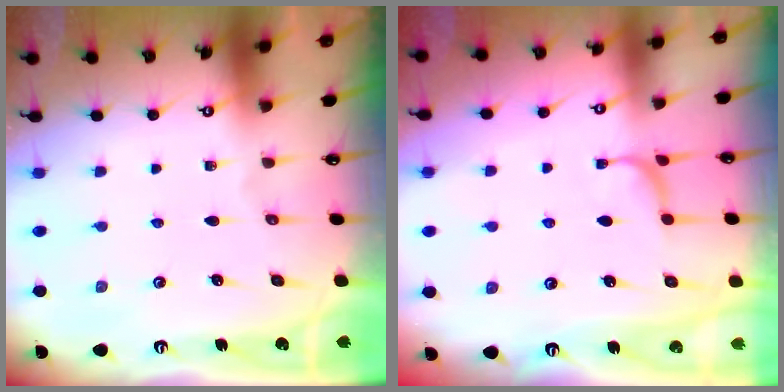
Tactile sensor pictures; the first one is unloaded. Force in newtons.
{"total": 2.2, "press": 2.2, "slide": 0.4}